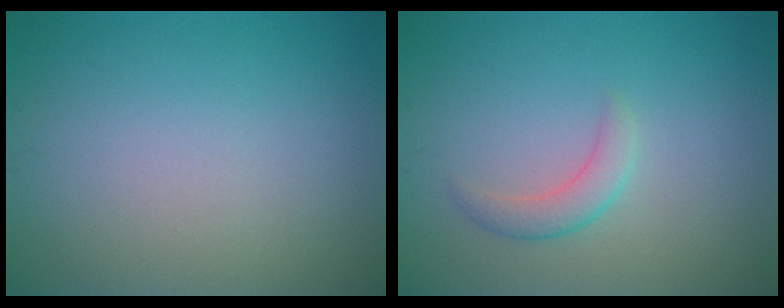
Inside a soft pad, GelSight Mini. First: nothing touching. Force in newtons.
{"total": 1.9, "press": 1.9, "slide": 0.1}